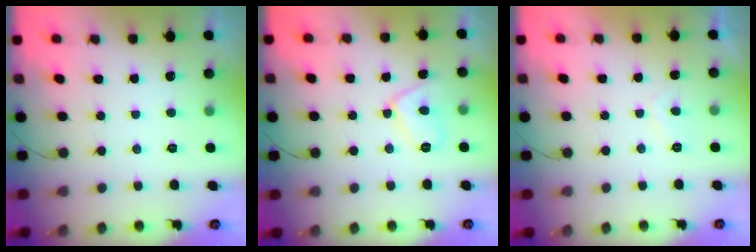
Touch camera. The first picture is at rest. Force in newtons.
{"total": 7.7, "press": 7.7, "slide": 0.7}
{"total": 1.6, "press": 1.4, "slide": 0.7}